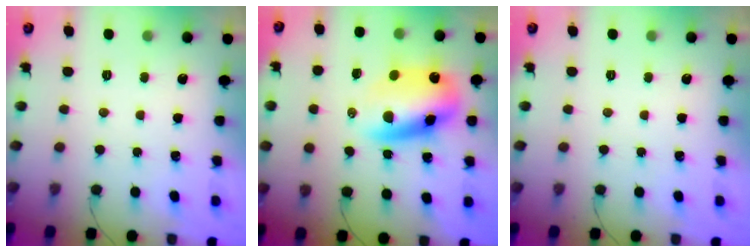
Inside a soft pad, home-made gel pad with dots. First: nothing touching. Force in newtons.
{"total": 13.1, "press": 12.7, "slide": 3.2}
{"total": 0.0}